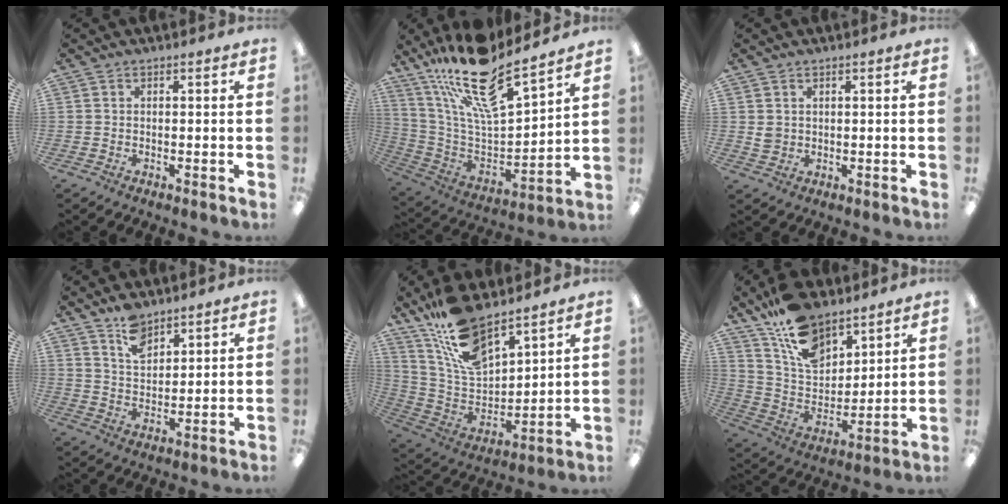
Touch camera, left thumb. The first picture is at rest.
{"total": 20.3, "force": [16.0, 5.5, 11.3], "torque": [-0.208, -0.113, 0.275]}
{"total": 2.4, "force": [1.1, 2.0, 0.7], "torque": [-0.008, -0.001, 0.019]}
{"total": 7.4, "force": [5.8, 3.6, 2.9], "torque": [-0.050, -0.030, 0.105]}
{"total": 16.2, "force": [12.9, 5.7, 8.1], "torque": [-0.184, -0.070, 0.236]}
{"total": 16.0, "force": [11.3, 8.1, 8.0], "torque": [-0.158, -0.053, 0.212]}